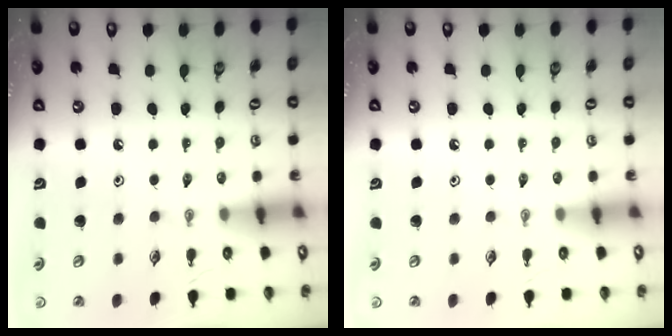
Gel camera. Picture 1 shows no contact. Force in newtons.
{"total": 0.0}